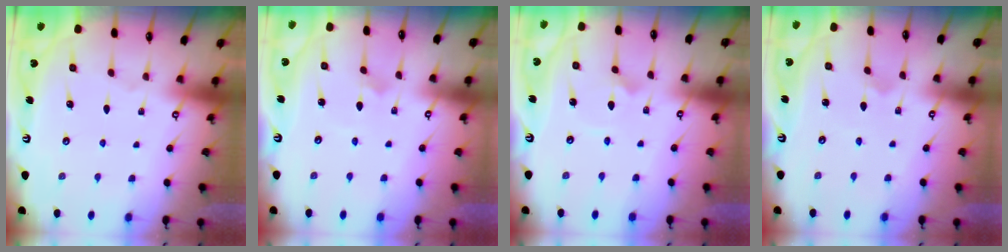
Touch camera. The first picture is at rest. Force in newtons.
{"total": 2.1, "press": 2.1, "slide": 0.1}
{"total": 3.8, "press": 3.8, "slide": 0.2}
{"total": 0.0}